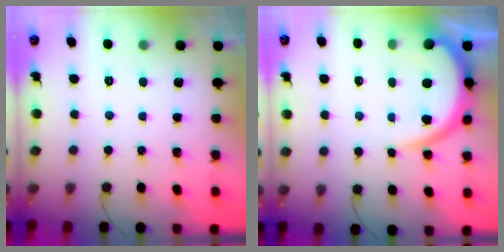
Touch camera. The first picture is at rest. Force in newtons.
{"total": 8.7, "press": 8.6, "slide": 1.0}